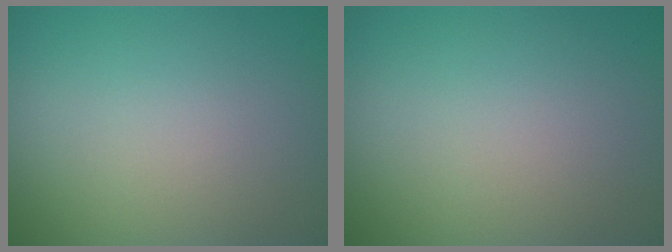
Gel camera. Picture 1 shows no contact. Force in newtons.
{"total": 0.0}